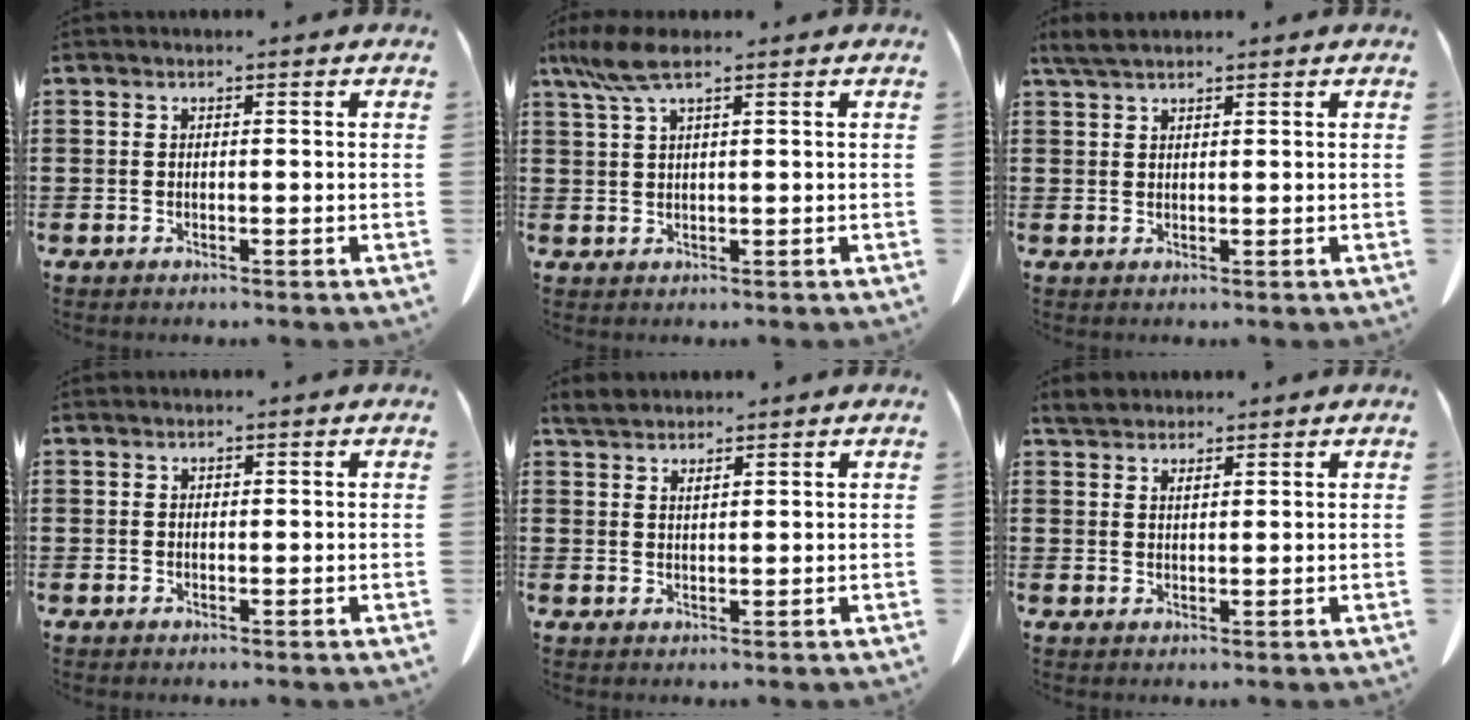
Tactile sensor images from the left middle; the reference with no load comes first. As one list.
[{"total": 4.9, "force": [2.9, 1.0, 3.8], "torque": [-0.095, -0.004, 0.048]}, {"total": 2.7, "force": [2.2, 0.5, 1.6], "torque": [-0.037, 0.003, 0.042]}, {"total": 0.0}, {"total": 2.4, "force": [2.3, 0.3, 0.7], "torque": [-0.020, 0.001, 0.045]}, {"total": 2.3, "force": [2.2, 0.5, 0.5], "torque": [-0.016, 0.003, 0.044]}]